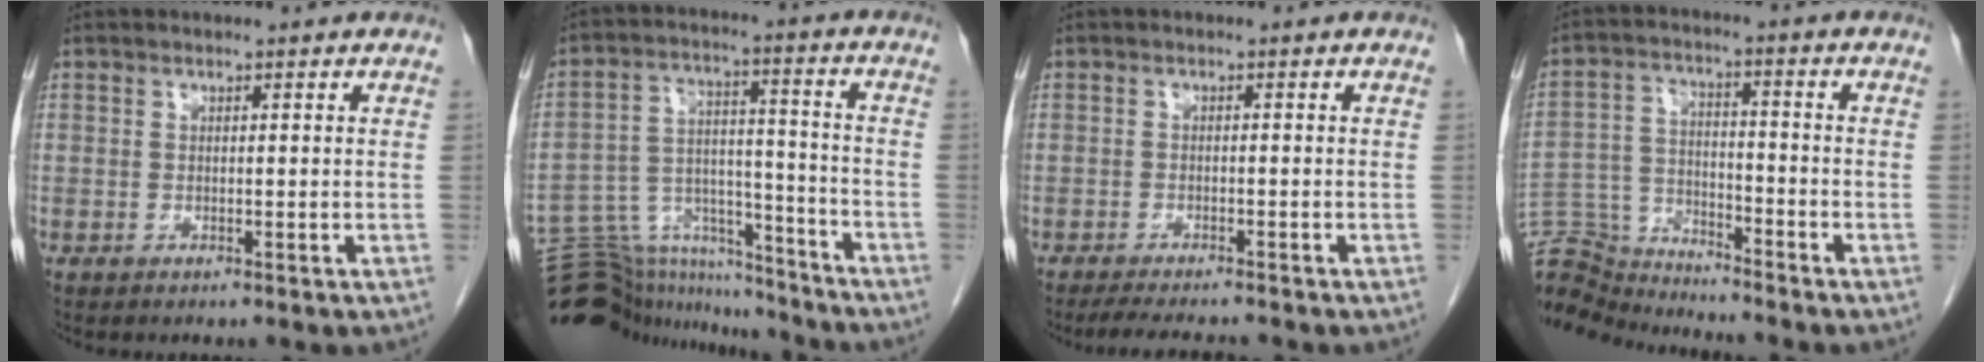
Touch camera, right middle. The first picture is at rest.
{"total": 17.2, "force": [-16.3, 5.0, 2.1], "torque": [-0.056, 0.056, -0.251]}
{"total": 5.9, "force": [-5.3, 0.6, 2.6], "torque": [-0.039, -0.016, -0.082]}
{"total": 10.0, "force": [-10.0, 0.2, -0.1], "torque": [-0.004, 0.017, -0.191]}